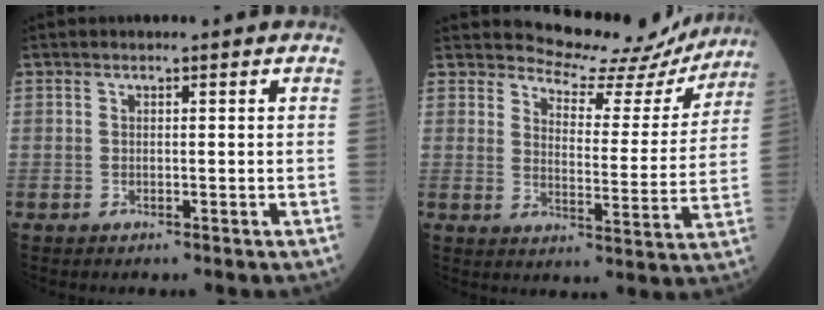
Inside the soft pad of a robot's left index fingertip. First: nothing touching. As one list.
[{"total": 12.9, "force": [12.4, 3.6, 0.7], "torque": [0.001, -0.027, 0.143]}]